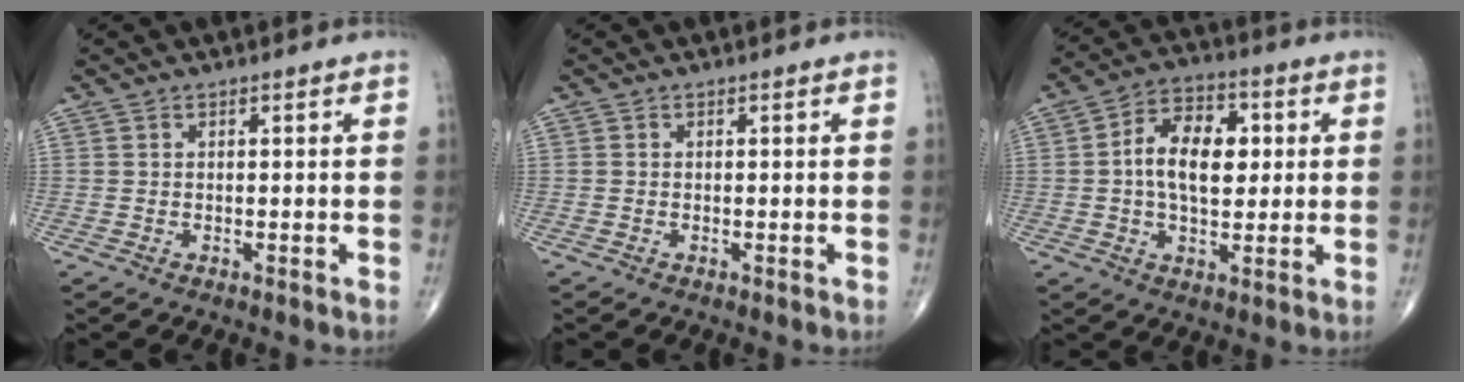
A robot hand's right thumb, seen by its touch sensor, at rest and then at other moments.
{"total": 0.0}
{"total": 12.0, "force": [1.2, 7.2, 9.5], "torque": [-0.142, 0.013, 0.013]}